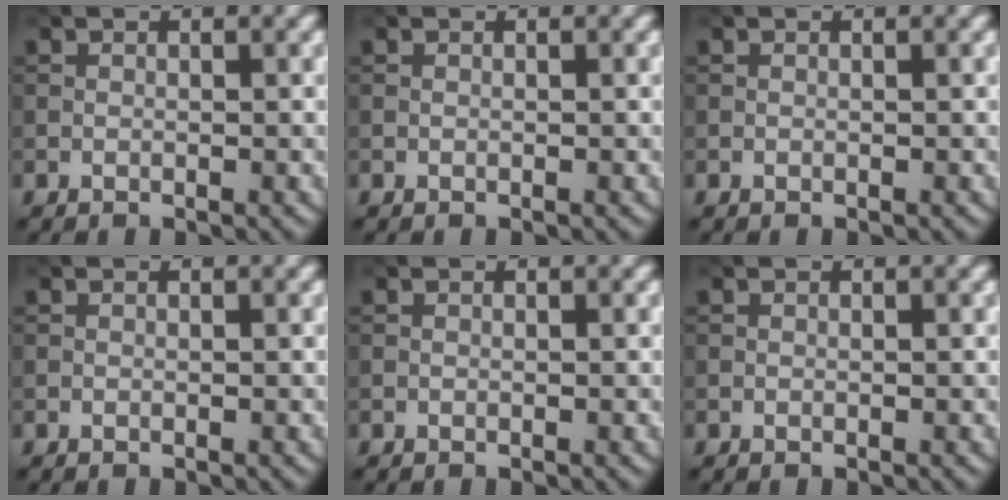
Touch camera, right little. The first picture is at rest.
{"total": 0.0}
{"total": 0.0}
{"total": 0.0}
{"total": 0.0}
{"total": 0.0}